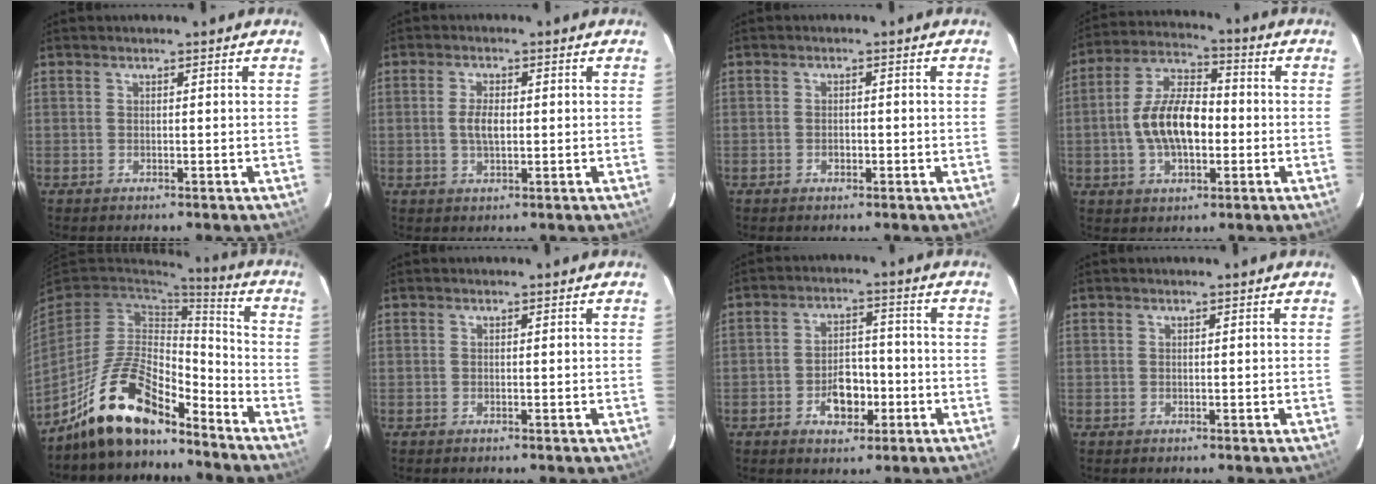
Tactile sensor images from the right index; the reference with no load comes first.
{"total": 3.5, "force": [-0.1, 1.6, 3.1], "torque": [-0.060, 0.002, 0.001]}
{"total": 1.6, "force": [-0.7, 1.2, 0.7], "torque": [-0.012, 0.003, -0.009]}
{"total": 12.6, "force": [-1.8, 6.5, 10.7], "torque": [-0.209, 0.017, -0.032]}
{"total": 16.1, "force": [-12.1, 6.0, 8.7], "torque": [-0.187, 0.010, -0.217]}
{"total": 0.0}
{"total": 7.0, "force": [-2.9, 4.5, 4.5], "torque": [-0.083, 0.013, -0.037]}
{"total": 0.0}